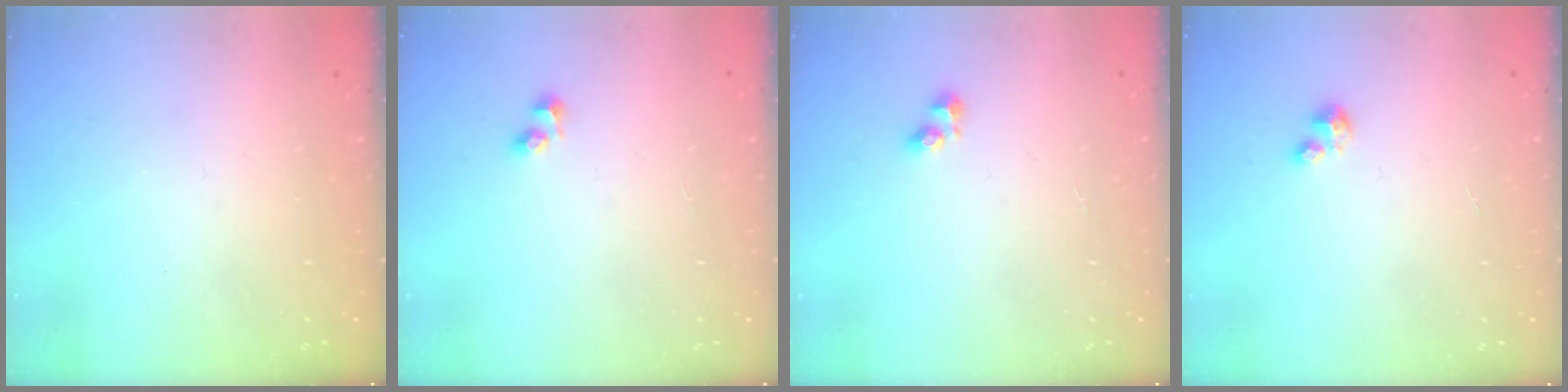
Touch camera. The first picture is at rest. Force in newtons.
{"total": 3.0, "press": 2.7, "slide": 1.3}
{"total": 2.6, "press": 2.6, "slide": 0.2}
{"total": 2.0, "press": 2.0, "slide": 0.2}